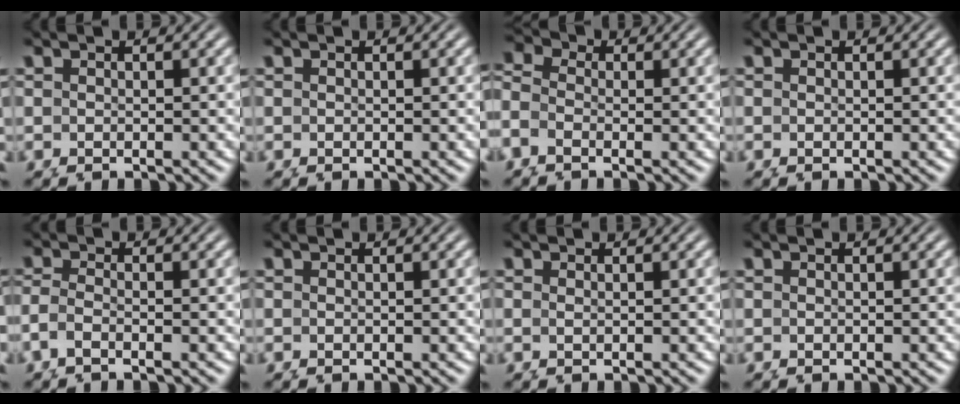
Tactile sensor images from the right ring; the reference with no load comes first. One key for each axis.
{"total": 0.0}
{"total": 4.7, "fx": 0.4, "fy": 4.0, "fz": 2.3, "tx": -0.060, "ty": -0.001, "tz": -0.007}
{"total": 0.0}
{"total": 2.3, "fx": -0.9, "fy": 1.4, "fz": 1.5, "tx": -0.048, "ty": -0.013, "tz": -0.010}
{"total": 0.0}
{"total": 0.7, "fx": 0.3, "fy": -0.6, "fz": 0.1, "tx": -0.008, "ty": -0.004, "tz": 0.007}
{"total": 0.0}